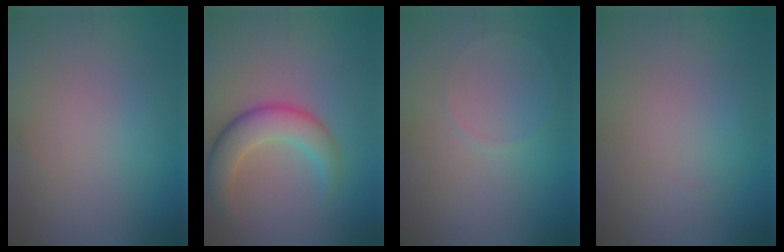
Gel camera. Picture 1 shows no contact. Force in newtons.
{"total": 5.1, "press": 5.1, "slide": 0.2}
{"total": 0.6, "press": 0.6, "slide": 0.1}
{"total": 0.0}